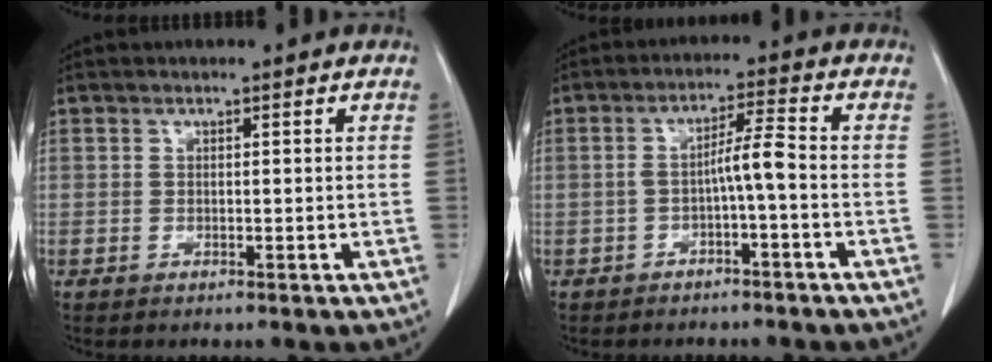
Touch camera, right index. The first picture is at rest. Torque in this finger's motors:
{"motor_torque": [0.61, -0.32, 0.40, 0.09]}